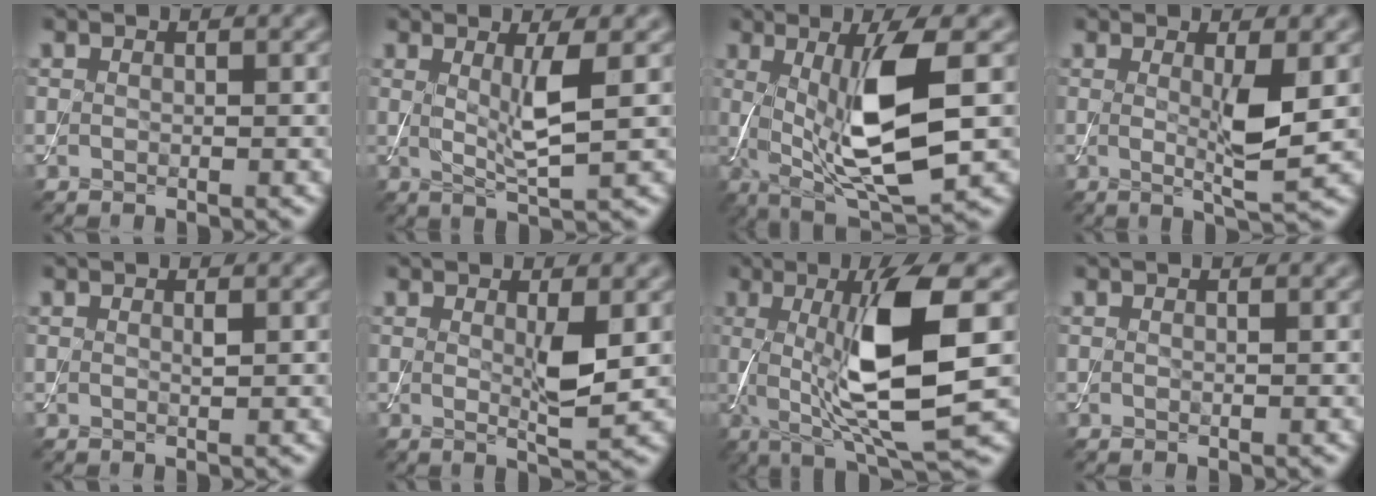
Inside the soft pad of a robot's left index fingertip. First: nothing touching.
{"total": 3.5, "force": [0.8, 0.6, 3.4], "torque": [-0.063, -0.014, 0.016]}
{"total": 9.9, "force": [0.5, 2.7, 9.5], "torque": [-0.166, -0.011, 0.016]}
{"total": 3.8, "force": [0.2, 0.5, 3.8], "torque": [-0.068, -0.011, 0.007]}
{"total": 0.5, "force": [0.2, 0.1, 0.5], "torque": [-0.007, 0.000, 0.003]}
{"total": 3.0, "force": [0.4, 0.5, 2.9], "torque": [-0.055, -0.009, 0.009]}
{"total": 10.5, "force": [0.4, 2.1, 10.2], "torque": [-0.166, -0.006, 0.016]}
{"total": 0.0}